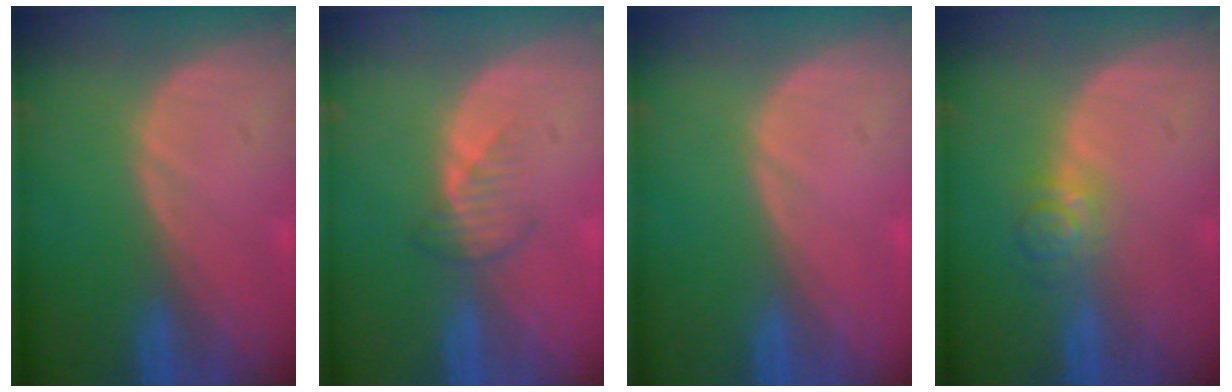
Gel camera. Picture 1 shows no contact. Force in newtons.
{"total": 2.7, "press": 2.6, "slide": 0.6}
{"total": 0.0}
{"total": 3.6, "press": 3.4, "slide": 1.2}